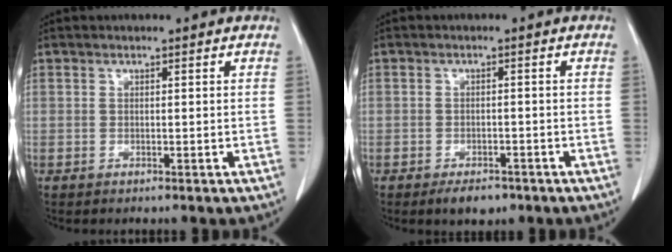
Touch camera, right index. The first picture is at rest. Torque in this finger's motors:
{"motor_torque": [-0.16, -0.12, -0.04, -0.04]}